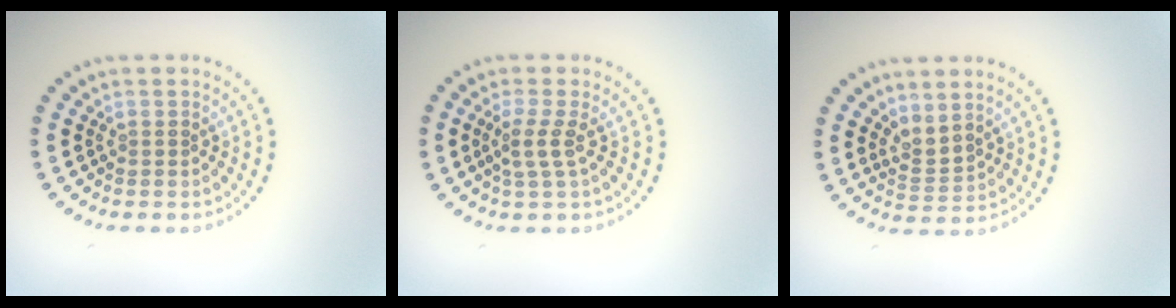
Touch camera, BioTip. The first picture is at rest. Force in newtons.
{"total": 2.0, "press": 1.6, "slide": 1.3}
{"total": 2.1, "press": 1.4, "slide": 1.6}